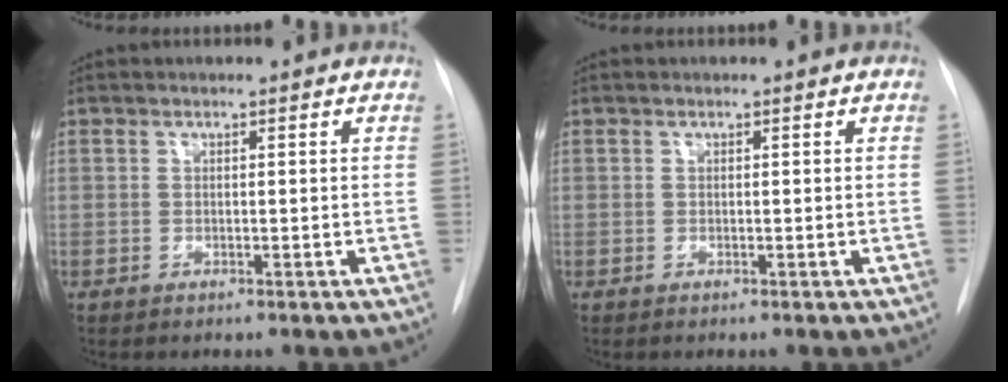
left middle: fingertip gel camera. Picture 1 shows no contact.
{"total": 0.0}